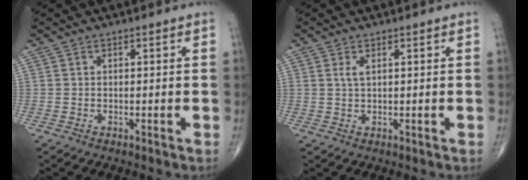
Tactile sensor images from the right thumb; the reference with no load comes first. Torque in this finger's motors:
{"motor_torque": [0.13, 0.07, 0.32, 0.18, 0.03]}